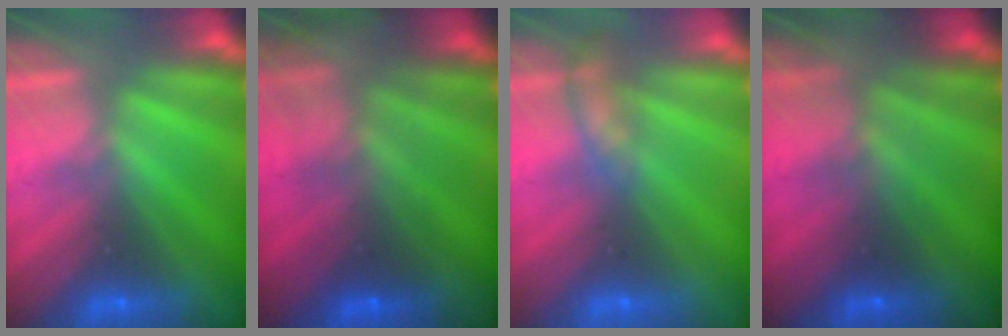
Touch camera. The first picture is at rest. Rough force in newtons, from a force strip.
{"total": 5.8}
{"total": 2.3}
{"total": 7.2}